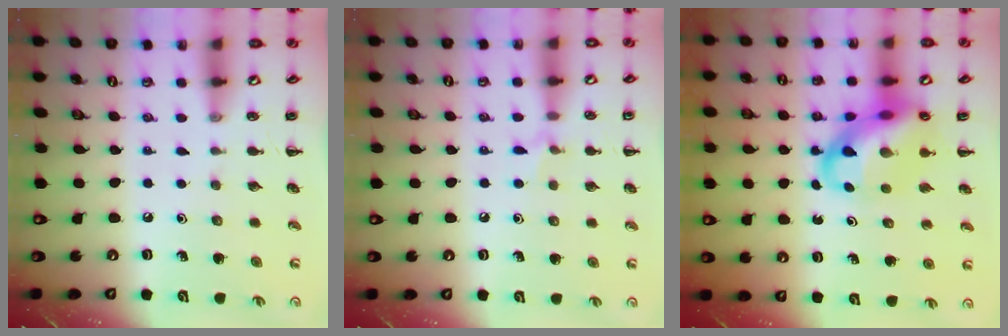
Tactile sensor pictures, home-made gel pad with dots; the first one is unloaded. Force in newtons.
{"total": 5.8, "press": 5.5, "slide": 1.7}
{"total": 14.1, "press": 13.7, "slide": 3.6}